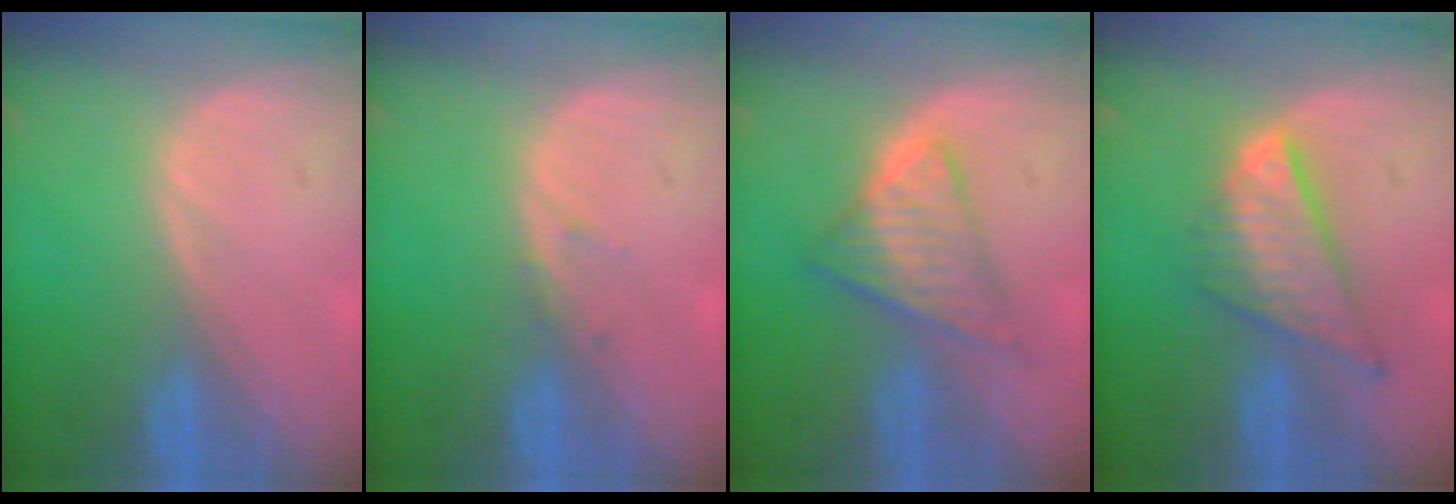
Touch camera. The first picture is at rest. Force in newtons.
{"total": 0.8, "press": 0.7, "slide": 0.3}
{"total": 6.7, "press": 6.0, "slide": 3.0}
{"total": 8.3, "press": 7.1, "slide": 4.3}